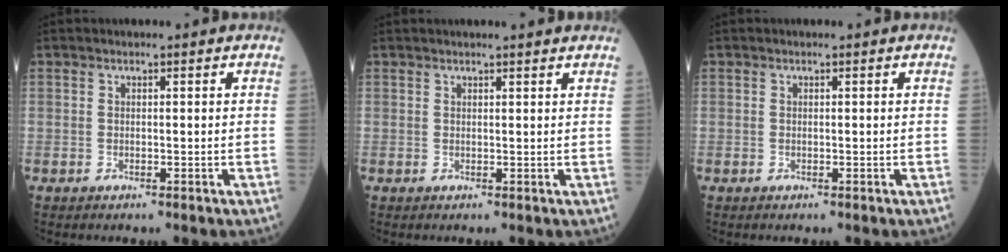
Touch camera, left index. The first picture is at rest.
{"total": 3.4, "force": [3.1, -0.2, 1.3], "torque": [-0.017, 0.010, 0.032]}
{"total": 0.0}